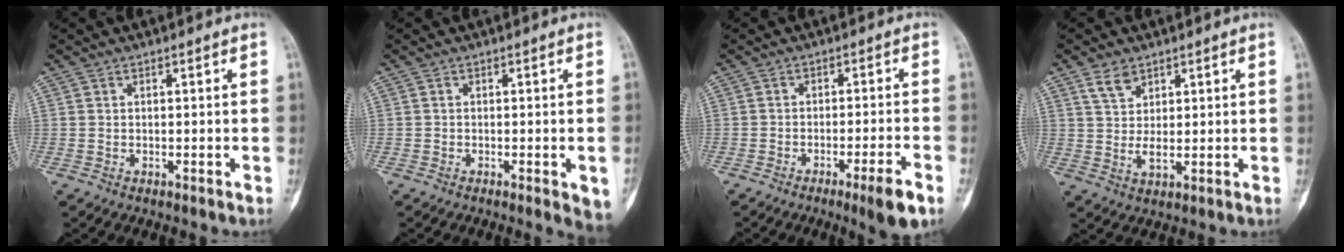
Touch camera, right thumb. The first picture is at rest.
{"total": 4.4, "force": [-1.8, 1.1, 3.8], "torque": [-0.038, -0.003, -0.022]}
{"total": 6.2, "force": [-3.6, 0.3, 5.1], "torque": [-0.084, 0.010, -0.052]}
{"total": 5.0, "force": [2.9, 3.0, 2.8], "torque": [-0.042, -0.021, 0.061]}